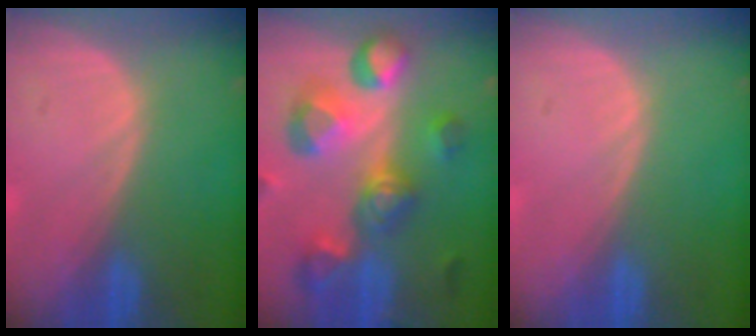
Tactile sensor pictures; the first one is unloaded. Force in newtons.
{"total": 11.3, "press": 10.1, "slide": 5.1}
{"total": 0.0}